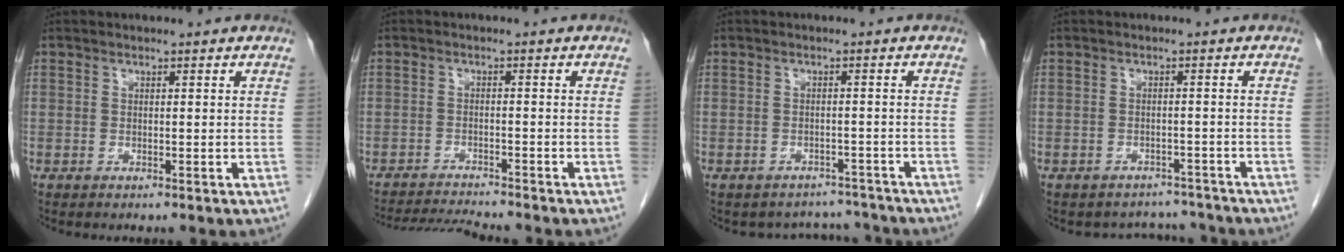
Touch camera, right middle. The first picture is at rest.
{"total": 5.8, "force": [-5.6, -1.0, 1.0], "torque": [-0.016, -0.016, -0.095]}
{"total": 5.8, "force": [-5.4, 2.2, -0.6], "torque": [0.014, 0.023, -0.063]}
{"total": 5.1, "force": [-4.7, 2.0, -0.6], "torque": [0.012, 0.018, -0.057]}